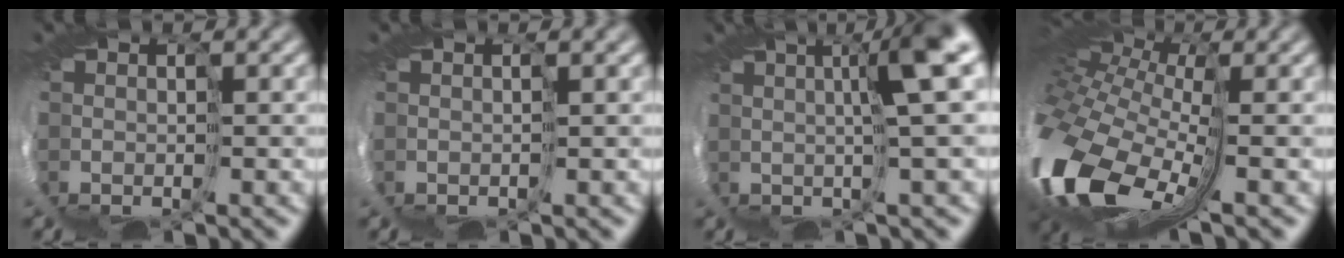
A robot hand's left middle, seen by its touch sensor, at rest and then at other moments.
{"total": 0.5, "force": [0.3, -0.4, 0.0], "torque": [-0.003, -0.002, 0.001]}
{"total": 5.6, "force": [2.3, -0.2, 5.1], "torque": [-0.067, 0.013, 0.027]}
{"total": 15.7, "force": [-3.7, 8.8, 12.4], "torque": [-0.275, -0.061, -0.043]}